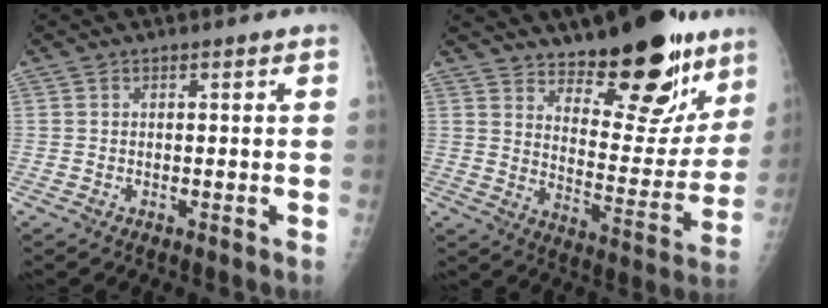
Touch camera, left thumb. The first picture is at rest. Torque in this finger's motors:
{"motor_torque": [0.42, 0.36, 0.01, -0.36, 0.06]}